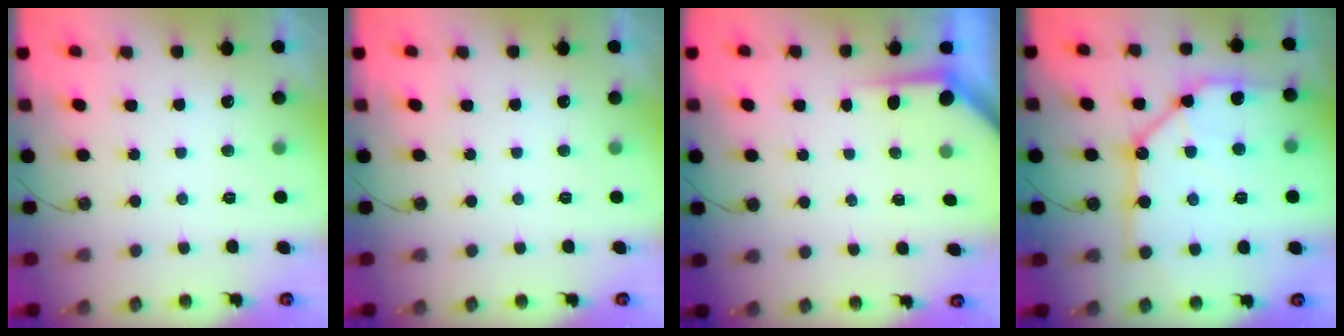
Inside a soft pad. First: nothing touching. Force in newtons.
{"total": 0.0}
{"total": 3.6, "press": 3.6, "slide": 0.4}
{"total": 15.7, "press": 15.6, "slide": 1.2}